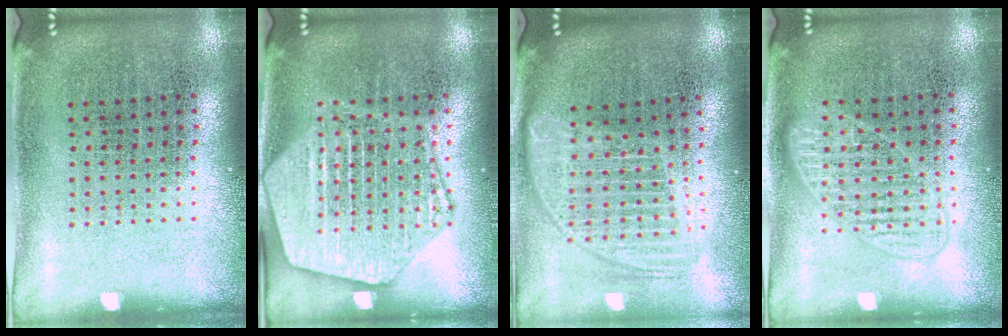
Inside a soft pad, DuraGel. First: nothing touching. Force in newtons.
{"total": 3.9, "press": 3.8, "slide": 0.4}
{"total": 1.8, "press": 1.5, "slide": 1.0}
{"total": 1.2, "press": 1.2, "slide": 0.2}